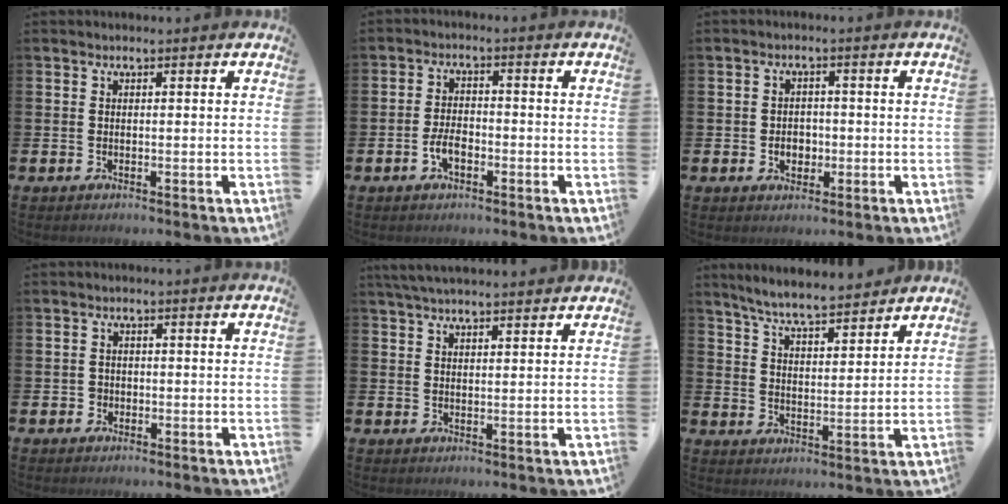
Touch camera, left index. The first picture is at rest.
{"total": 3.3, "force": [-1.3, 1.7, 2.5], "torque": [-0.044, 0.005, -0.023]}
{"total": 2.7, "force": [-0.6, 2.2, 1.4], "torque": [-0.015, -0.001, -0.019]}
{"total": 1.3, "force": [-0.3, 1.3, 0.2], "torque": [-0.007, 0.007, -0.009]}
{"total": 3.9, "force": [3.7, 0.5, 1.2], "torque": [-0.033, -0.005, 0.068]}
{"total": 6.5, "force": [6.2, 0.6, 1.8], "torque": [-0.055, -0.035, 0.110]}